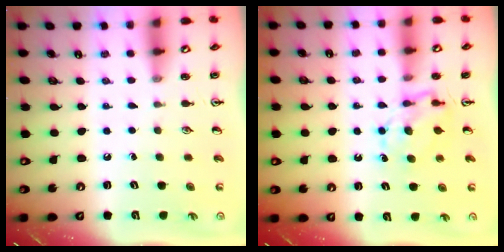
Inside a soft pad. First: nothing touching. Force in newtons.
{"total": 7.7, "press": 7.7, "slide": 0.7}